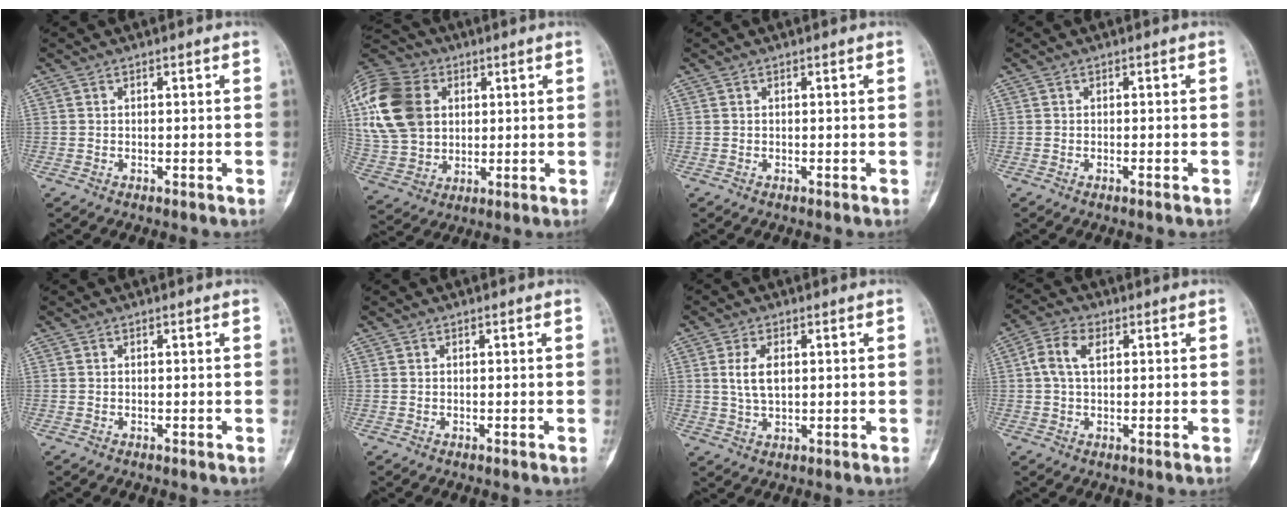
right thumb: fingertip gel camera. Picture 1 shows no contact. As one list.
[{"total": 20.0, "force": [4.5, 15.1, 12.2], "torque": [-0.249, 0.012, 0.087]}, {"total": 0.0}, {"total": 0.7, "force": [-0.4, 0.0, 0.6], "torque": [-0.012, 0.006, -0.004]}, {"total": 0.0}, {"total": 0.0}, {"total": 5.3, "force": [1.0, 2.9, 4.3], "torque": [-0.080, -0.001, 0.020]}, {"total": 5.6, "force": [1.1, 3.2, 4.5], "torque": [-0.095, 0.015, 0.017]}]